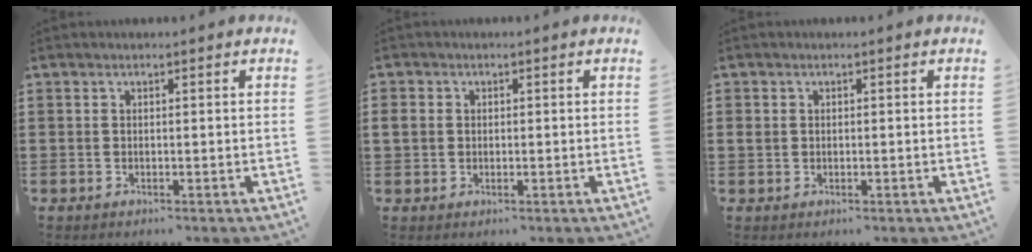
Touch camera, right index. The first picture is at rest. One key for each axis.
{"total": 1.8, "fx": 0.1, "fy": 1.6, "fz": 0.7, "tx": -0.018, "ty": 0.008, "tz": 0.001}
{"total": 1.0, "fx": 0.1, "fy": 0.9, "fz": 0.4, "tx": -0.009, "ty": 0.007, "tz": 0.001}